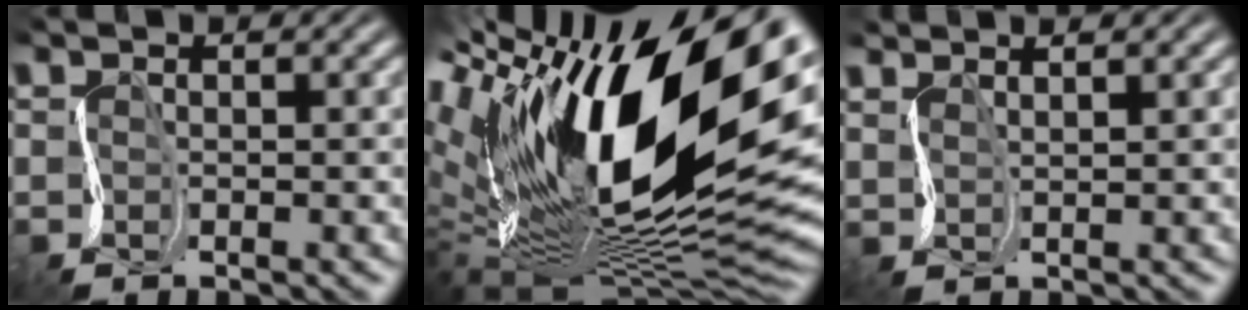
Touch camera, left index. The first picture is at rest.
{"total": 17.3, "force": [6.4, 7.9, 13.9], "torque": [-0.259, 0.025, 0.106]}
{"total": 2.1, "force": [2.0, 0.4, 0.4], "torque": [0.003, 0.017, 0.020]}